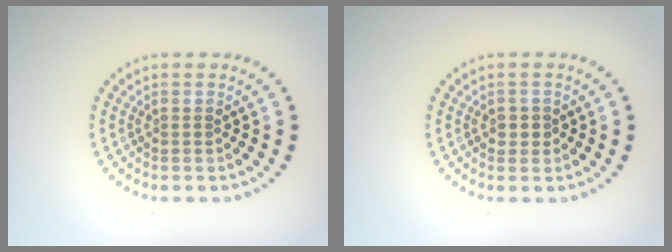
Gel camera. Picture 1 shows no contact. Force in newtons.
{"total": 1.1, "press": 1.1, "slide": 0.4}